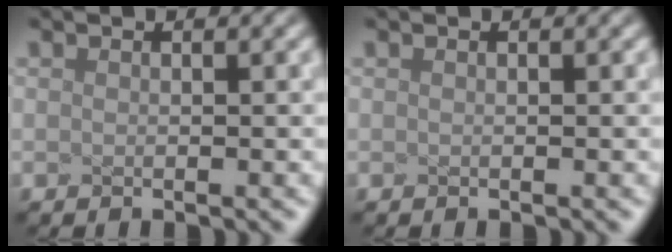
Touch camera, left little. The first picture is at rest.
{"total": 0.0}